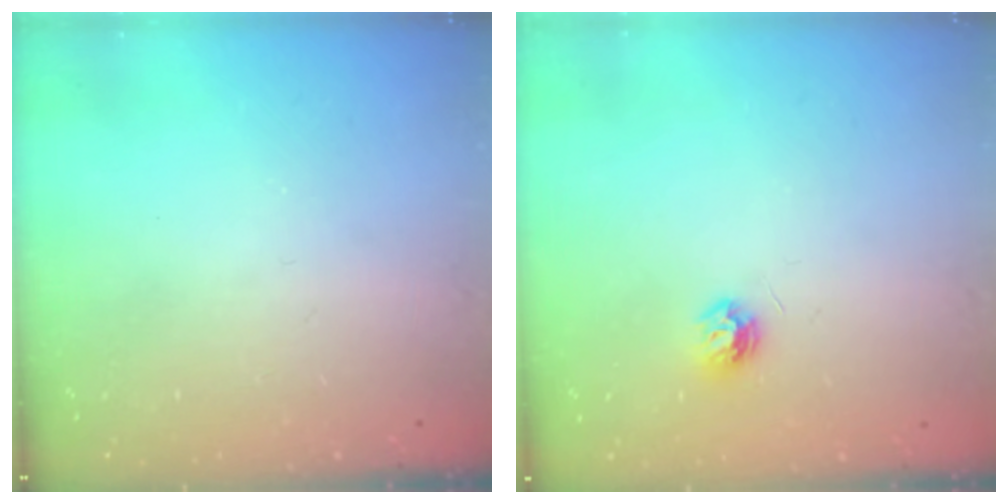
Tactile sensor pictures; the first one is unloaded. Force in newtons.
{"total": 5.7, "press": 5.6, "slide": 0.7}